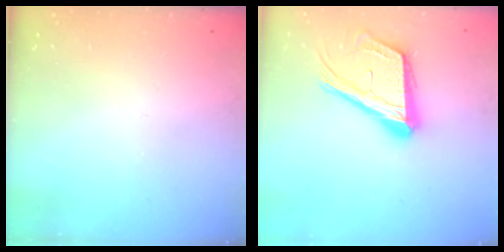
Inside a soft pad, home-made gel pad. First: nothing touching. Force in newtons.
{"total": 19.7, "press": 19.6, "slide": 2.3}